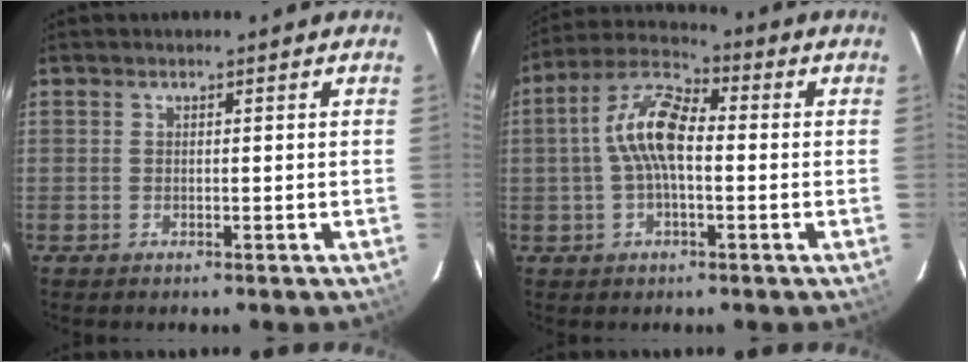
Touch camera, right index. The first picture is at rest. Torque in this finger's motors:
{"motor_torque": [0.52, -0.14, 0.78, 0.19]}